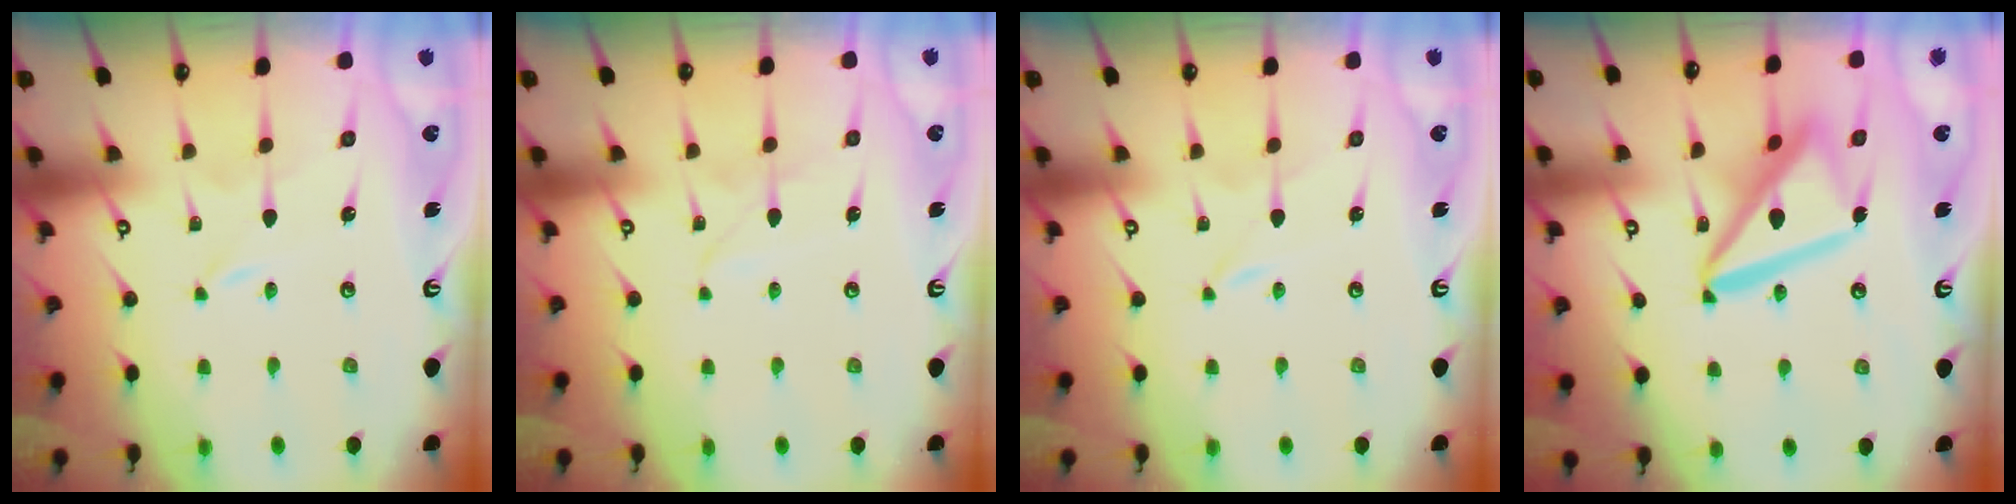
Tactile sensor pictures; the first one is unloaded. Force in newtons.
{"total": 3.5, "press": 3.5, "slide": 0.4}
{"total": 0.0}
{"total": 15.4, "press": 15.3, "slide": 1.5}